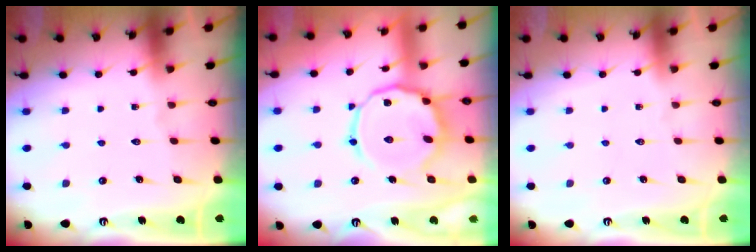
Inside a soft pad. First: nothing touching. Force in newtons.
{"total": 13.6, "press": 13.6, "slide": 1.3}
{"total": 0.0}